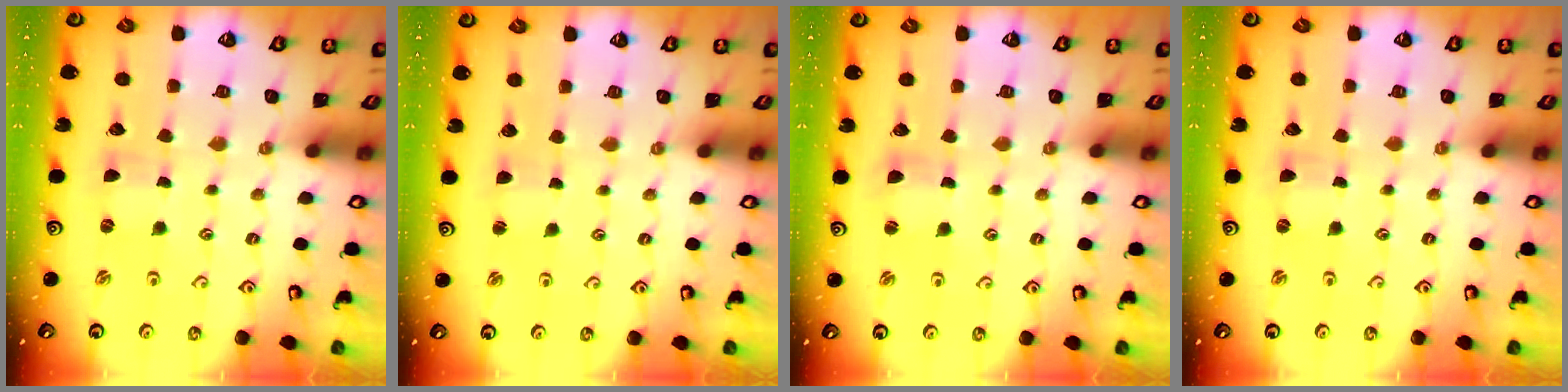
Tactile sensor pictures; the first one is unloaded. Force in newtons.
{"total": 1.5, "press": 1.4, "slide": 0.2}
{"total": 1.7, "press": 1.7, "slide": 0.3}
{"total": 0.0}